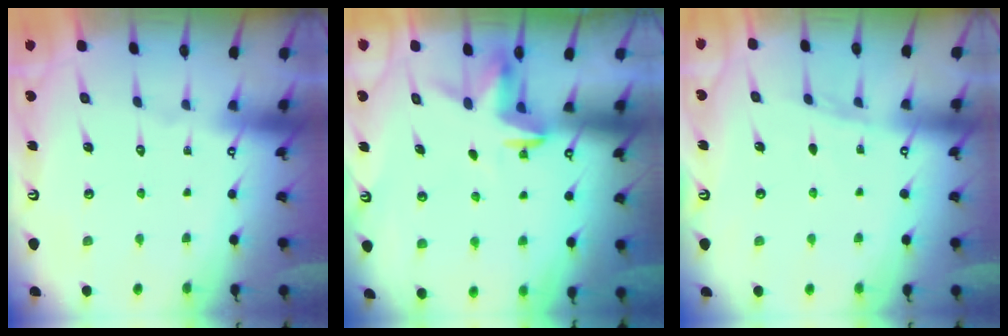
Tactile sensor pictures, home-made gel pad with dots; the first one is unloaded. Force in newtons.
{"total": 3.3, "press": 3.3, "slide": 0.2}
{"total": 4.9, "press": 4.9, "slide": 0.5}